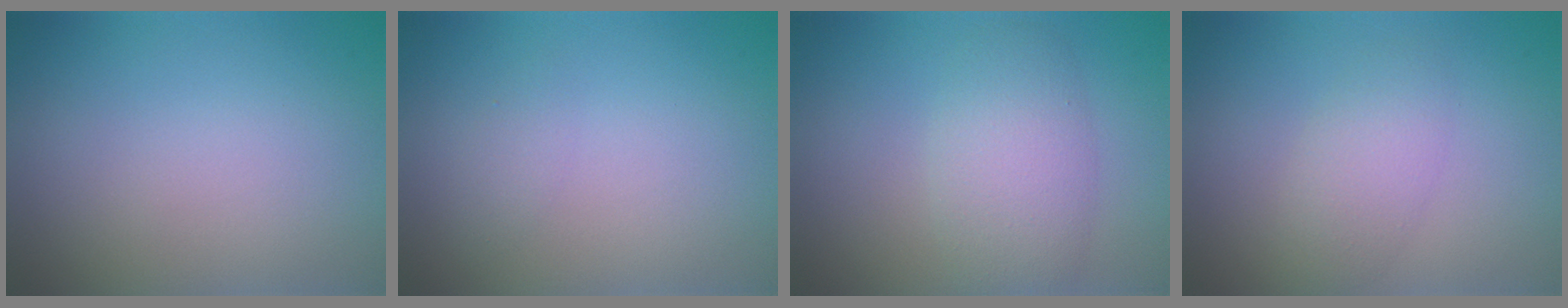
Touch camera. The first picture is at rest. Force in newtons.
{"total": 0.9, "press": 0.9, "slide": 0.1}
{"total": 4.5, "press": 4.5, "slide": 0.2}
{"total": 2.6, "press": 2.6, "slide": 0.1}